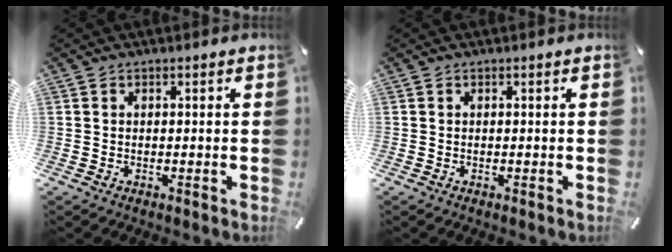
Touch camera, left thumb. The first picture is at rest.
{"total": 0.0}